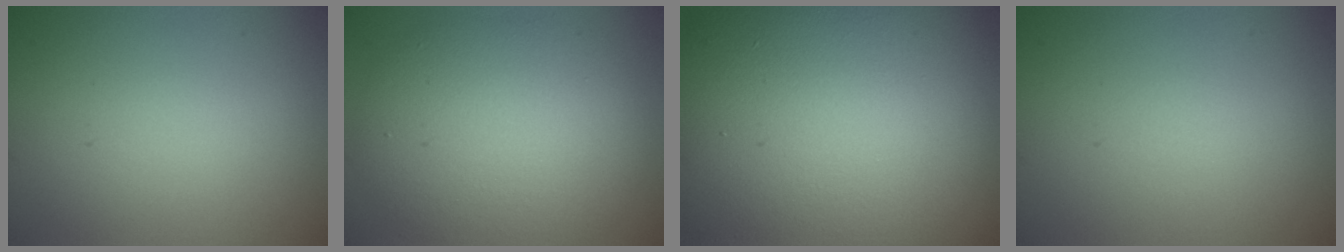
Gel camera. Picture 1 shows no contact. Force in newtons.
{"total": 7.8, "press": 7.8, "slide": 0.5}
{"total": 19.6, "press": 19.5, "slide": 1.3}
{"total": 0.0}